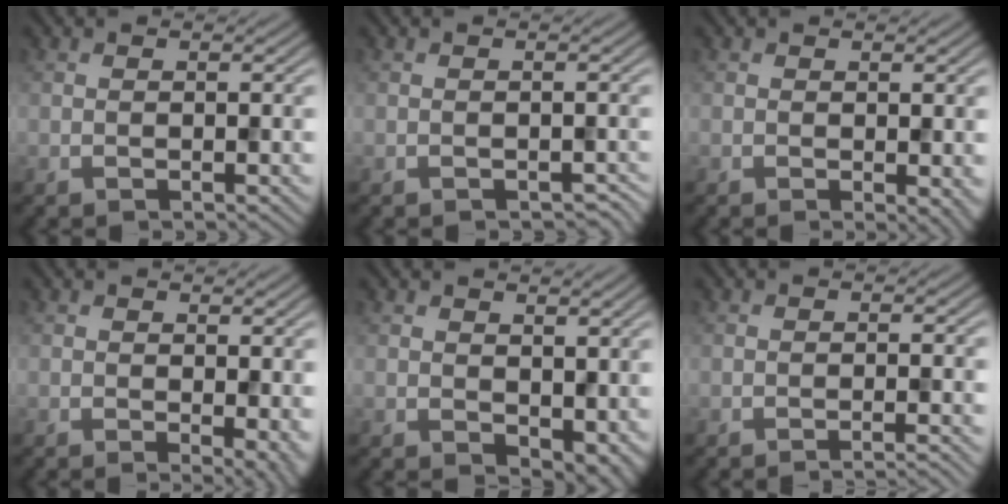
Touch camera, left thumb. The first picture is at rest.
{"total": 0.8, "force": [-0.7, 0.3, 0.3], "torque": [-0.004, -0.007, -0.011]}
{"total": 1.7, "force": [-0.1, 0.7, 1.6], "torque": [-0.019, -0.008, -0.001]}
{"total": 3.2, "force": [-0.1, 1.1, 2.9], "torque": [-0.033, -0.007, -0.002]}
{"total": 4.4, "force": [1.1, 2.9, 3.1], "torque": [-0.056, -0.019, 0.028]}
{"total": 2.0, "force": [-1.5, 0.2, 1.3], "torque": [-0.006, 0.002, -0.034]}